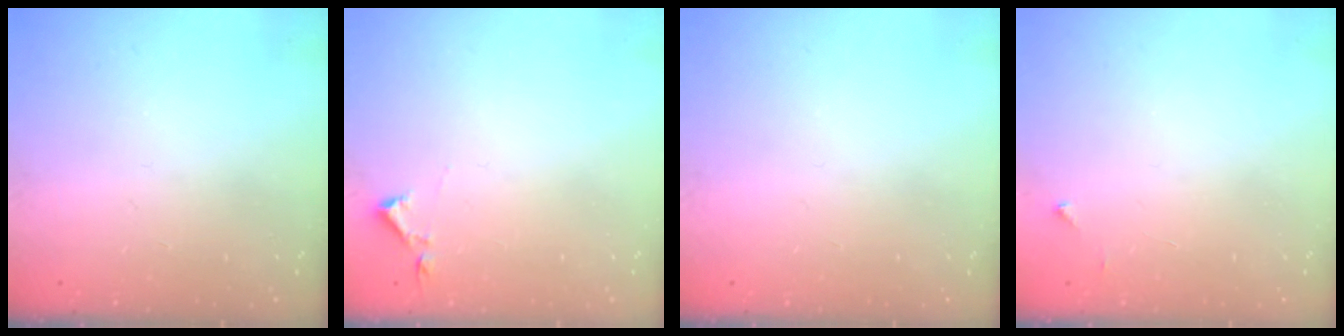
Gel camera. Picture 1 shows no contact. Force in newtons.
{"total": 2.9, "press": 2.9, "slide": 0.5}
{"total": 0.0}
{"total": 2.0, "press": 2.0, "slide": 0.2}